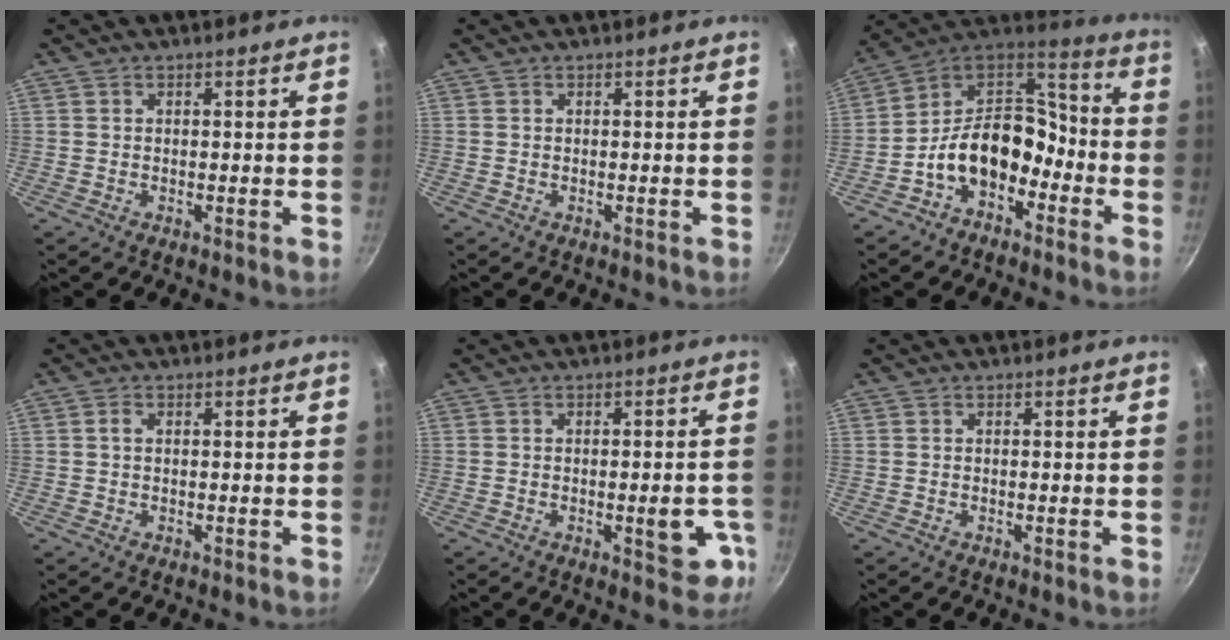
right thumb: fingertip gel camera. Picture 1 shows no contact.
{"total": 0.0}
{"total": 15.2, "force": [-6.3, 10.2, 9.3], "torque": [-0.113, 0.082, -0.129]}
{"total": 0.7, "force": [0.1, 0.4, 0.5], "torque": [-0.011, 0.003, 0.001]}
{"total": 6.7, "force": [-2.2, 2.9, 5.6], "torque": [-0.047, 0.013, -0.024]}
{"total": 0.0}